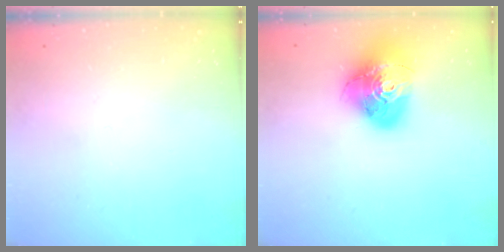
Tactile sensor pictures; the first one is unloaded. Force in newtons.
{"total": 18.4, "press": 18.3, "slide": 2.1}